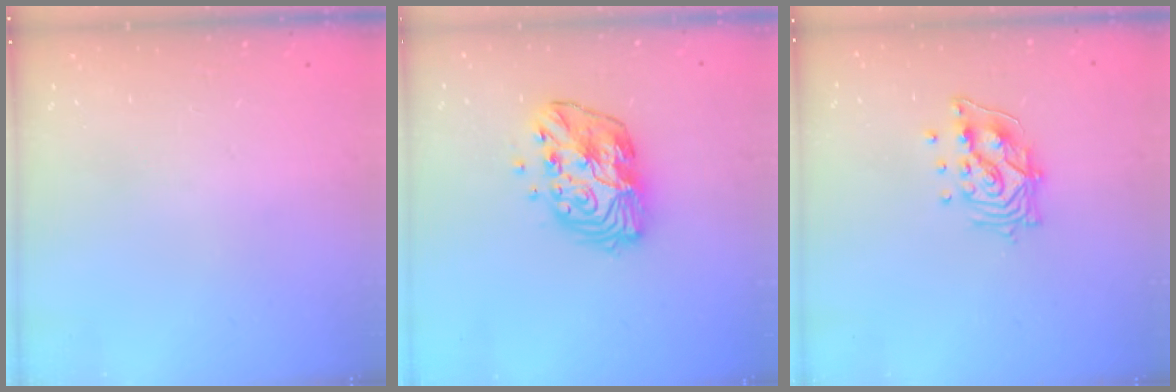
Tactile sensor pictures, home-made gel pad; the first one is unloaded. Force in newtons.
{"total": 13.5, "press": 13.5, "slide": 1.0}
{"total": 12.0, "press": 12.0, "slide": 1.1}